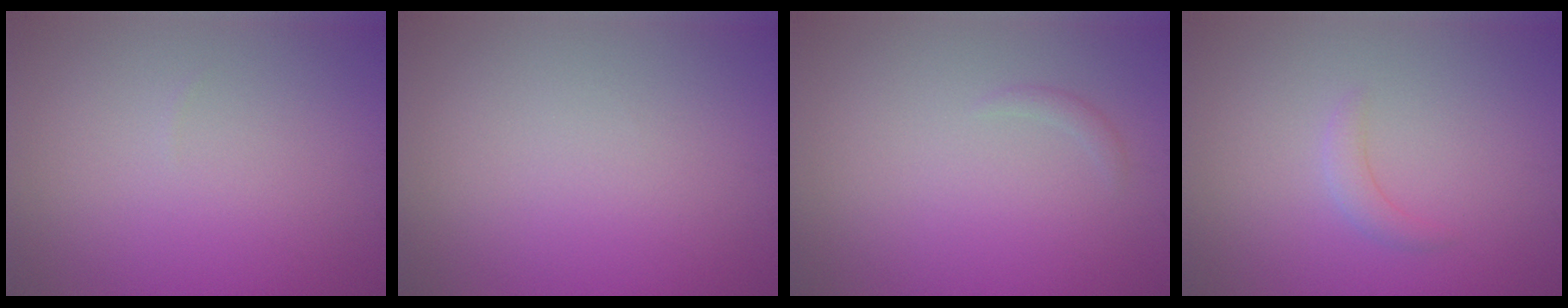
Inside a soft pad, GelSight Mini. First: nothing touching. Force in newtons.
{"total": 0.0}
{"total": 0.7, "press": 0.7, "slide": 0.0}
{"total": 1.4, "press": 1.4, "slide": 0.1}